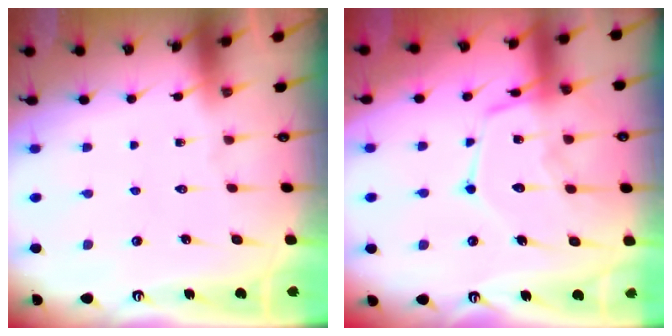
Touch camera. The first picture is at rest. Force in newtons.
{"total": 16.0, "press": 16.0, "slide": 1.2}